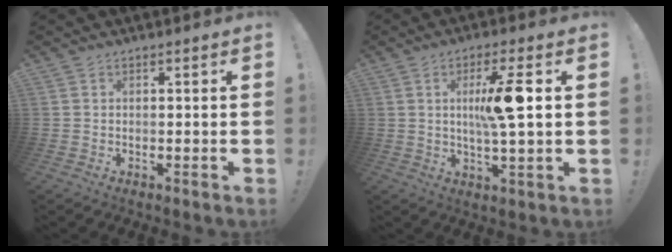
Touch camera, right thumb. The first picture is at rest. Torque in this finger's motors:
{"motor_torque": [-0.17, 0.35, 1.22, -0.10, 0.23]}